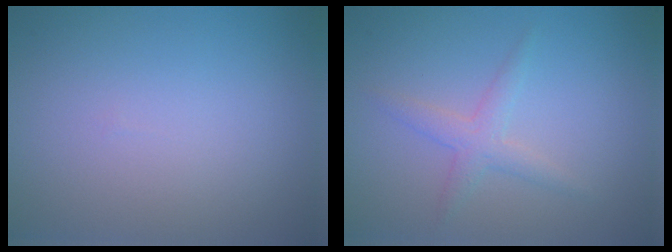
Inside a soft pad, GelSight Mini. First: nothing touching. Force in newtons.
{"total": 1.9, "press": 1.9, "slide": 0.0}